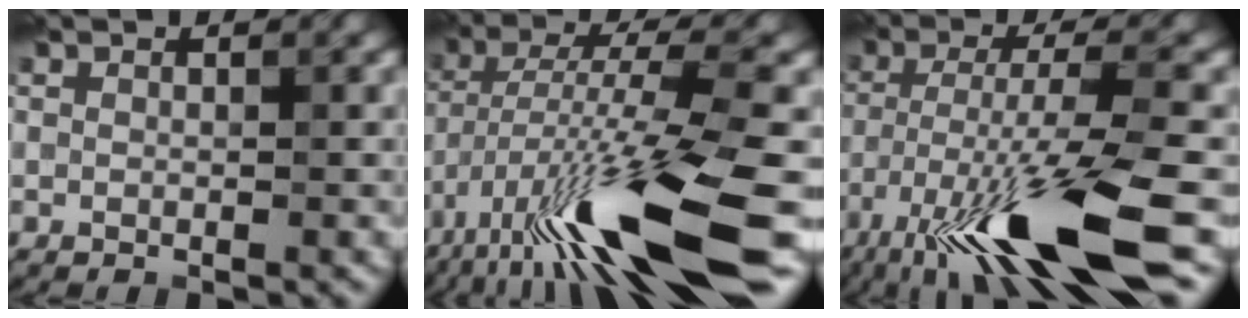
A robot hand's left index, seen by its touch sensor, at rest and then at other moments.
{"total": 14.1, "force": [-7.3, 2.2, 11.9], "torque": [-0.218, 0.001, -0.118]}
{"total": 13.5, "force": [-7.5, 2.4, 11.0], "torque": [-0.205, -0.012, -0.126]}